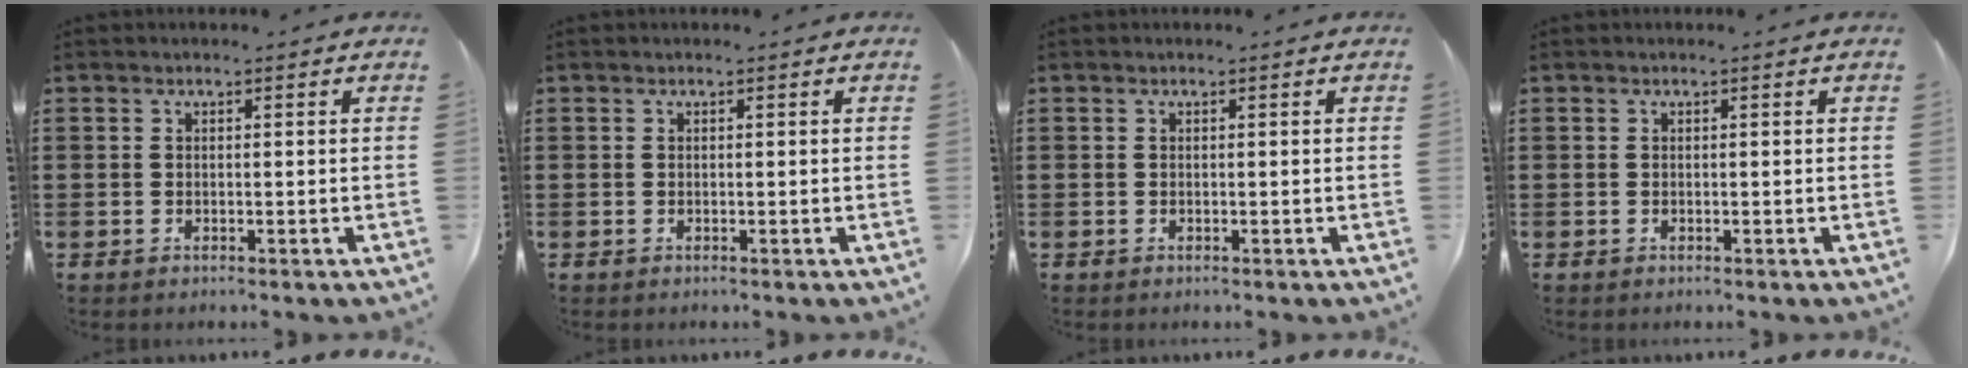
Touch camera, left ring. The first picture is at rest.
{"total": 0.0}
{"total": 0.0}
{"total": 0.0}